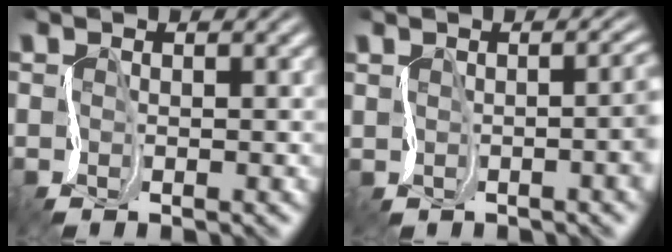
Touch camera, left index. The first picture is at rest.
{"total": 1.8, "force": [0.0, 0.3, 1.8], "torque": [-0.019, -0.002, 0.009]}